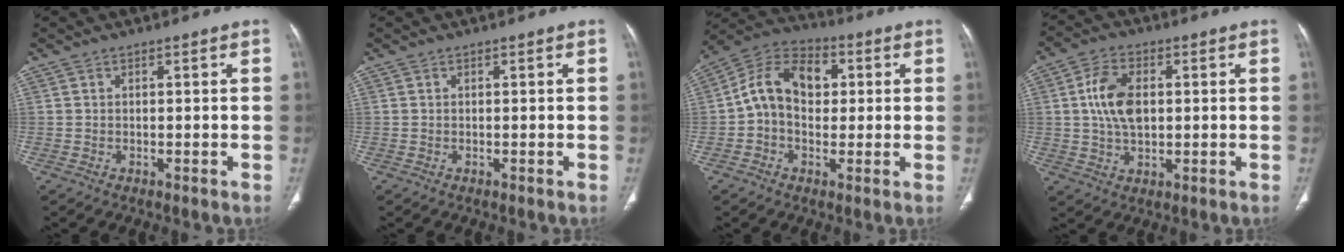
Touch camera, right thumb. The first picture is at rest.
{"total": 0.0}
{"total": 12.2, "force": [1.3, 8.7, 8.5], "torque": [-0.129, 0.030, 0.010]}
{"total": 9.7, "force": [1.2, 6.1, 7.4], "torque": [-0.129, 0.001, 0.023]}